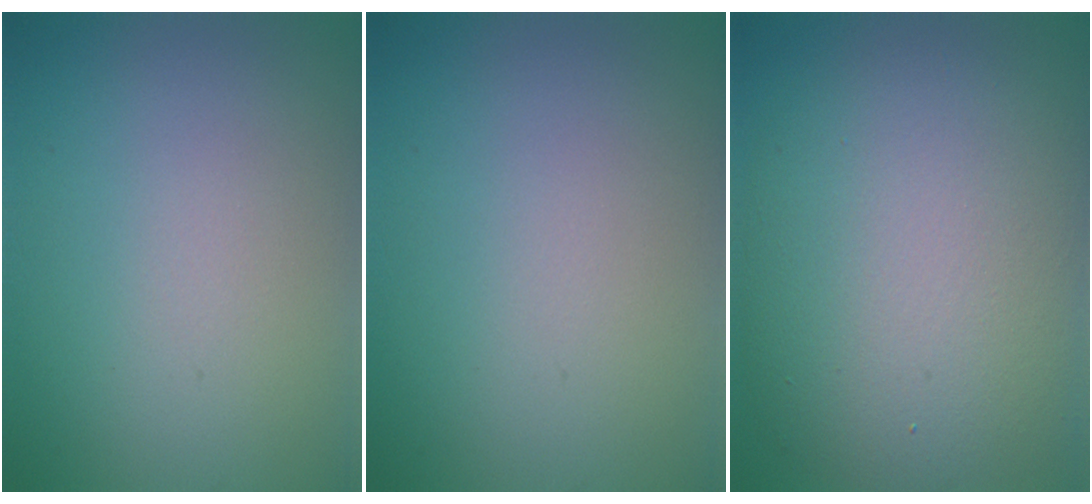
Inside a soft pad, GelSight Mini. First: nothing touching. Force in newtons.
{"total": 0.0}
{"total": 11.5, "press": 11.5, "slide": 0.6}